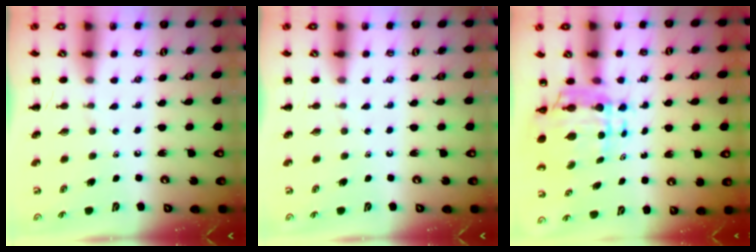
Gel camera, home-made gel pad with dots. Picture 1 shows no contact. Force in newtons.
{"total": 0.0}
{"total": 6.8, "press": 6.3, "slide": 2.5}